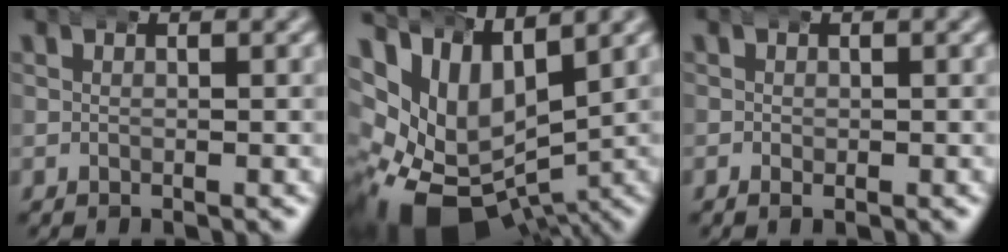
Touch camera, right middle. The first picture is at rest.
{"total": 15.0, "force": [-2.5, 11.6, 9.3], "torque": [-0.195, -0.059, -0.022]}
{"total": 0.0}